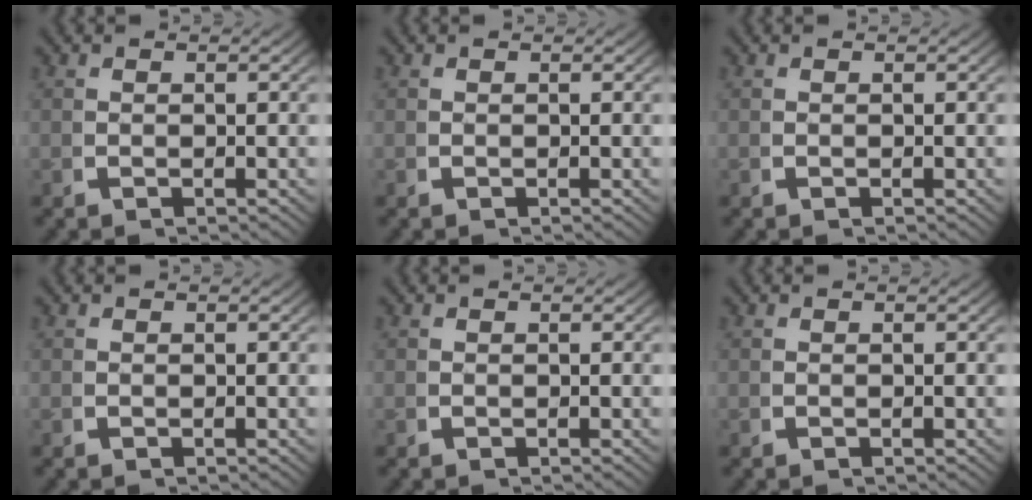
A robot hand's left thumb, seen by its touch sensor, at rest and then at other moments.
{"total": 0.0}
{"total": 0.0}
{"total": 0.0}
{"total": 0.0}
{"total": 0.0}